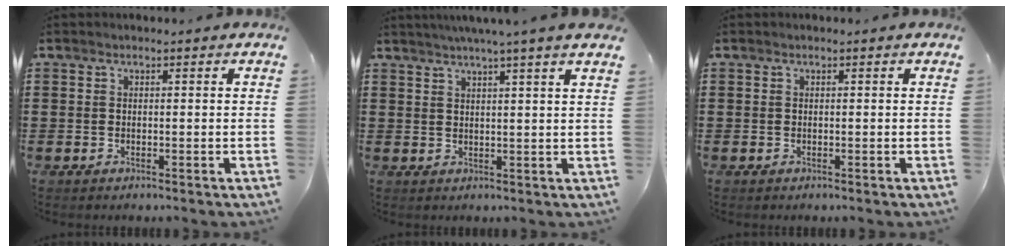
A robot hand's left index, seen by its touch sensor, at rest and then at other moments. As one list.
[{"total": 3.1, "force": [2.5, -1.1, 1.5], "torque": [-0.033, -0.008, 0.041]}, {"total": 0.0}]